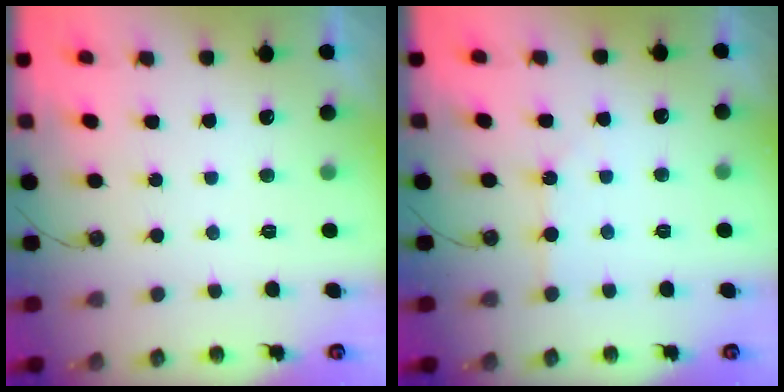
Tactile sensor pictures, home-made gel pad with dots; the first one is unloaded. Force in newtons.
{"total": 1.8, "press": 1.7, "slide": 0.4}